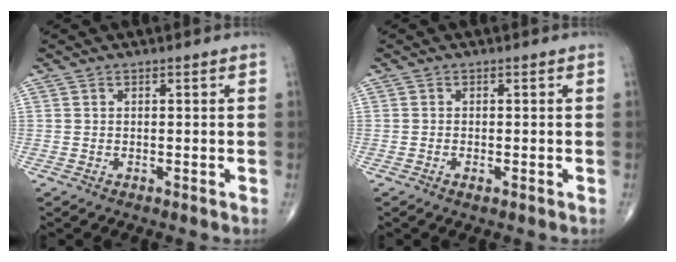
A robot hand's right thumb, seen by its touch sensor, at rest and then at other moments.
{"total": 0.9, "force": [-0.5, 0.2, 0.7], "torque": [-0.013, -0.002, -0.010]}